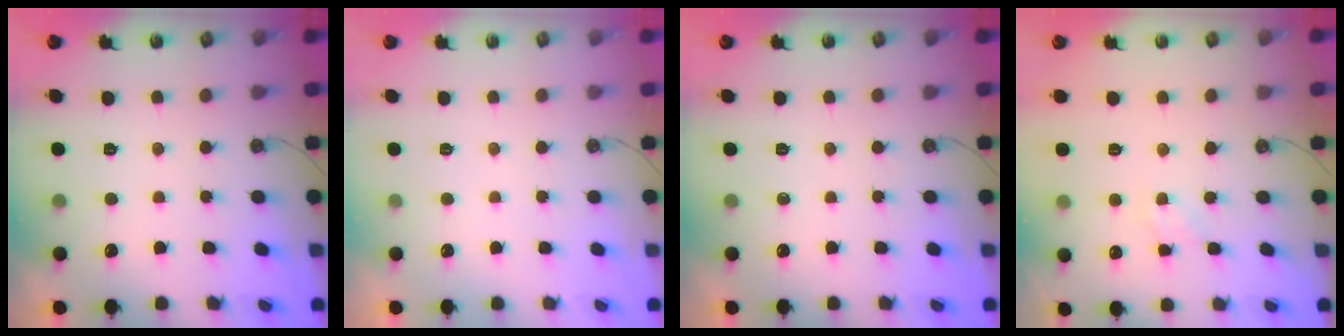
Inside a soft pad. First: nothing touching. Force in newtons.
{"total": 0.0}
{"total": 0.0}
{"total": 1.4, "press": 1.4, "slide": 0.2}